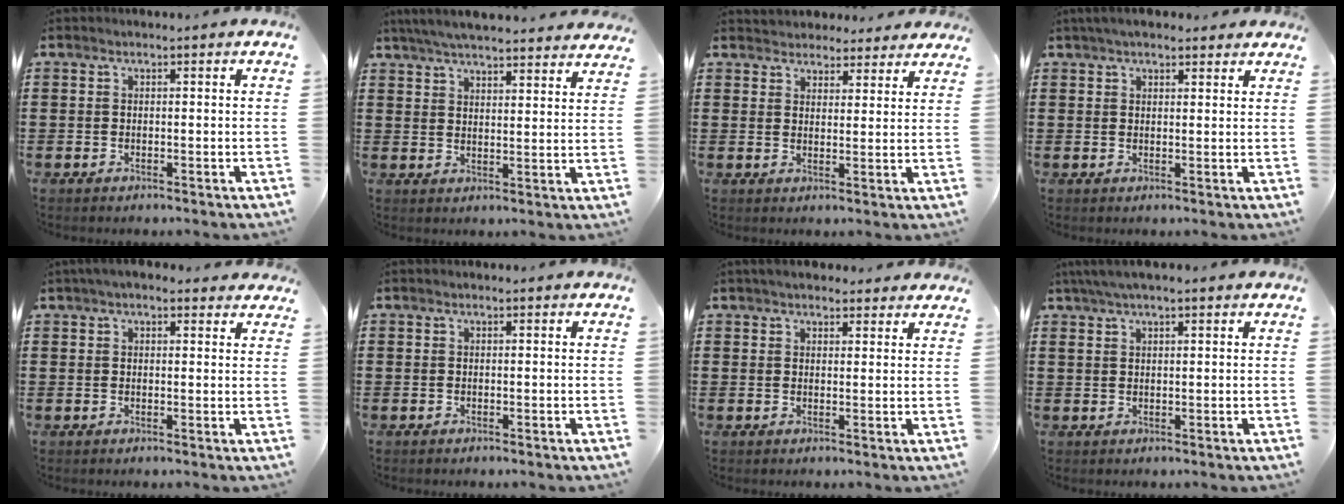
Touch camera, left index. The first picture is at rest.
{"total": 5.7, "force": [5.4, 0.0, 1.5], "torque": [-0.047, -0.022, 0.098]}
{"total": 3.6, "force": [3.4, 1.0, -0.2], "torque": [-0.008, -0.007, 0.066]}
{"total": 3.3, "force": [2.8, 1.0, 1.3], "torque": [-0.032, 0.004, 0.052]}
{"total": 3.0, "force": [2.5, 0.9, 1.4], "torque": [-0.033, 0.003, 0.047]}
{"total": 0.0}
{"total": 2.8, "force": [2.6, 0.9, 0.6], "torque": [-0.017, 0.000, 0.048]}
{"total": 3.4, "force": [2.2, 1.0, 2.4], "torque": [-0.050, 0.008, 0.040]}